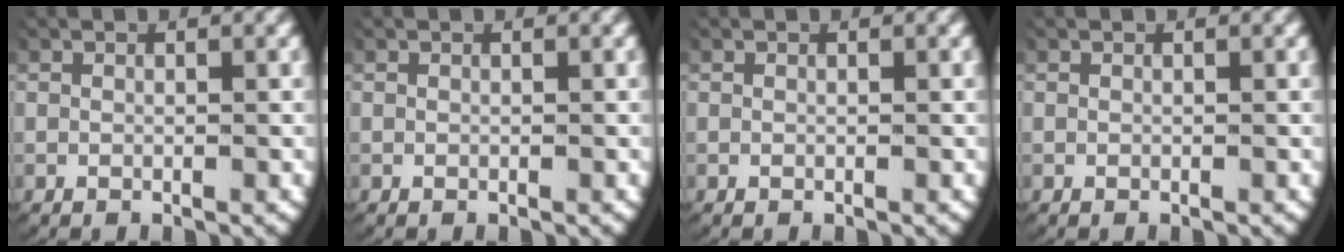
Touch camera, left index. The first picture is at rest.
{"total": 0.0}
{"total": 0.0}
{"total": 0.0}